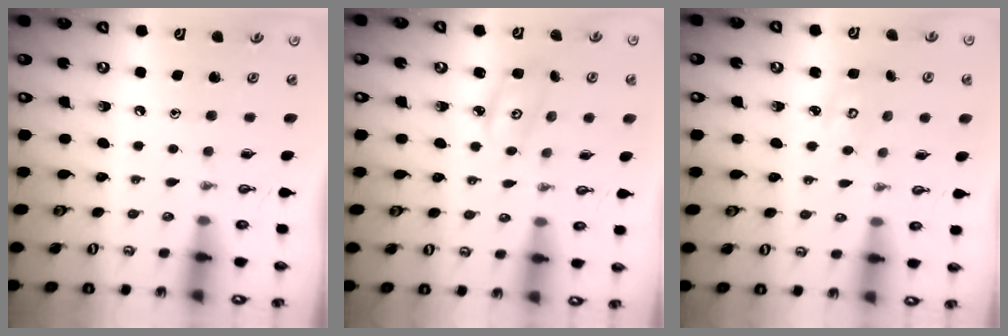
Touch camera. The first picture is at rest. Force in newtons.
{"total": 2.8, "press": 2.8, "slide": 0.2}
{"total": 3.7, "press": 3.7, "slide": 0.4}